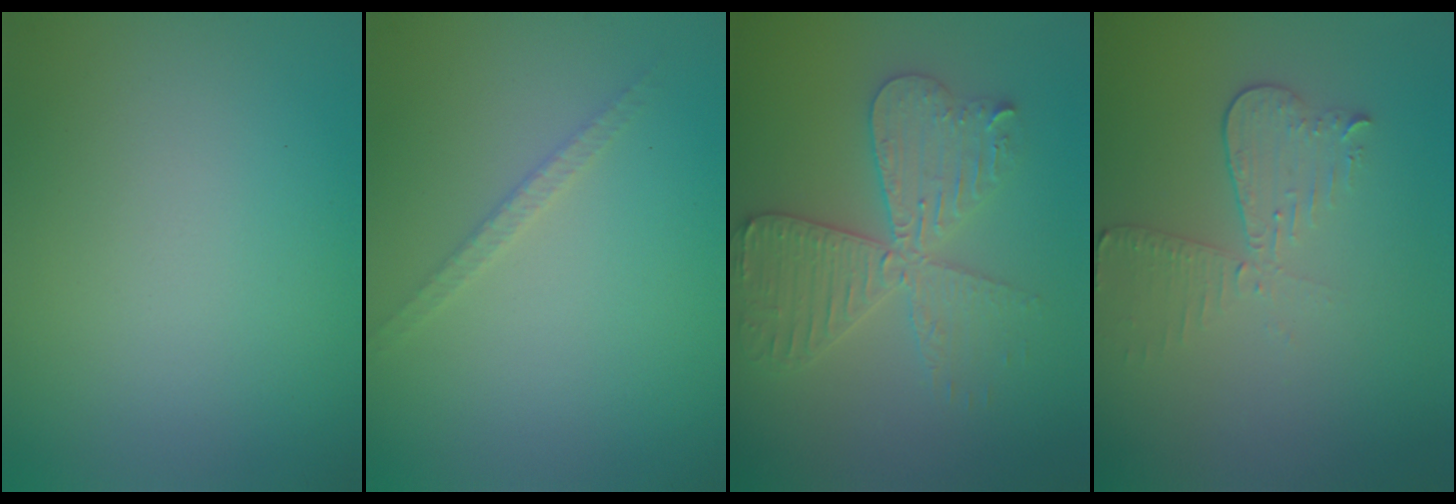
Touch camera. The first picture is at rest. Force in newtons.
{"total": 1.3, "press": 1.3, "slide": 0.2}
{"total": 5.7, "press": 5.6, "slide": 0.7}
{"total": 3.0, "press": 2.7, "slide": 1.4}